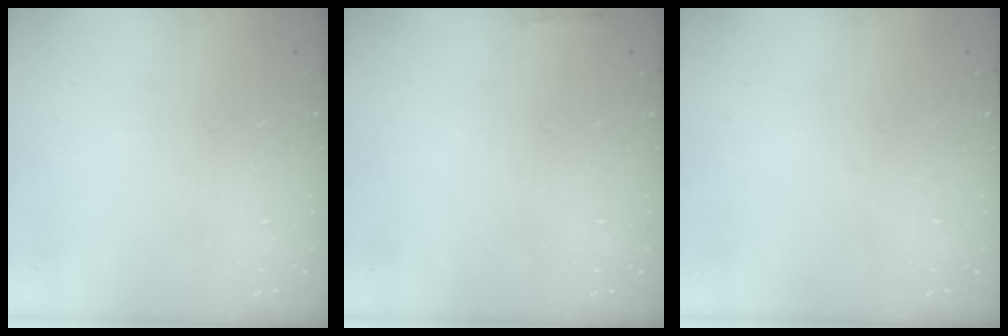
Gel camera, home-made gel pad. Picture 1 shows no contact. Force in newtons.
{"total": 2.3, "press": 2.3, "slide": 0.5}
{"total": 0.0}